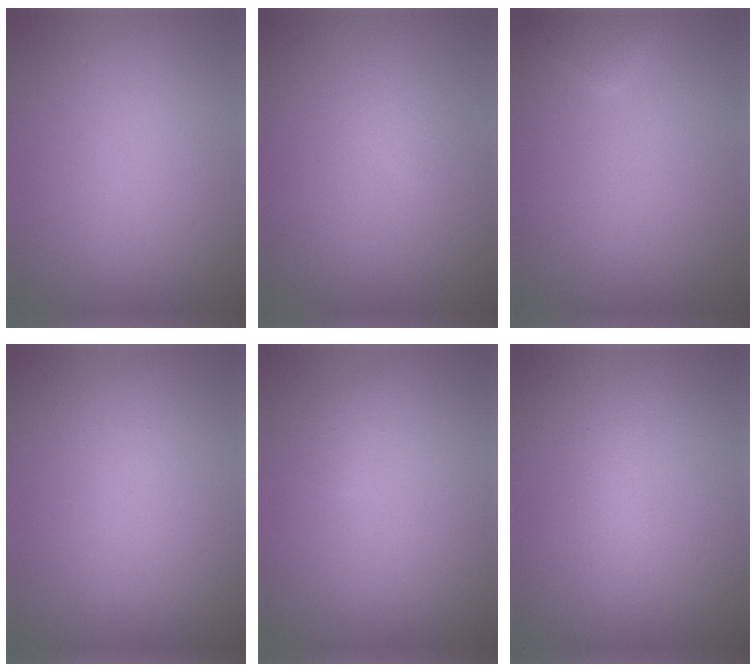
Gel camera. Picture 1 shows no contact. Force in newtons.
{"total": 0.9, "press": 0.9, "slide": 0.1}
{"total": 1.4, "press": 1.4, "slide": 0.1}
{"total": 0.0}
{"total": 0.8, "press": 0.8, "slide": 0.0}
{"total": 1.1, "press": 1.1, "slide": 0.0}